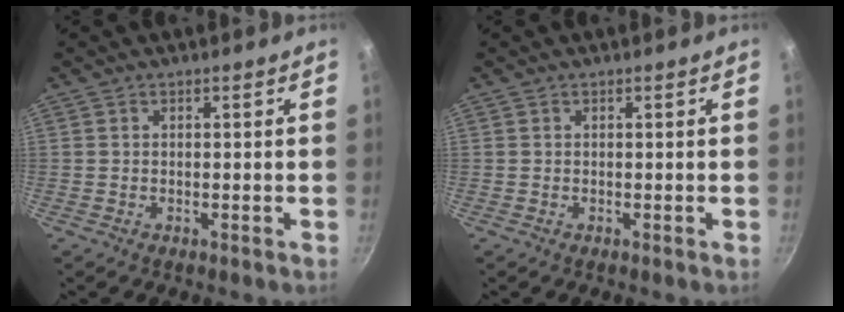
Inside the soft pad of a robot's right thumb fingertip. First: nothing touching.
{"total": 0.0}